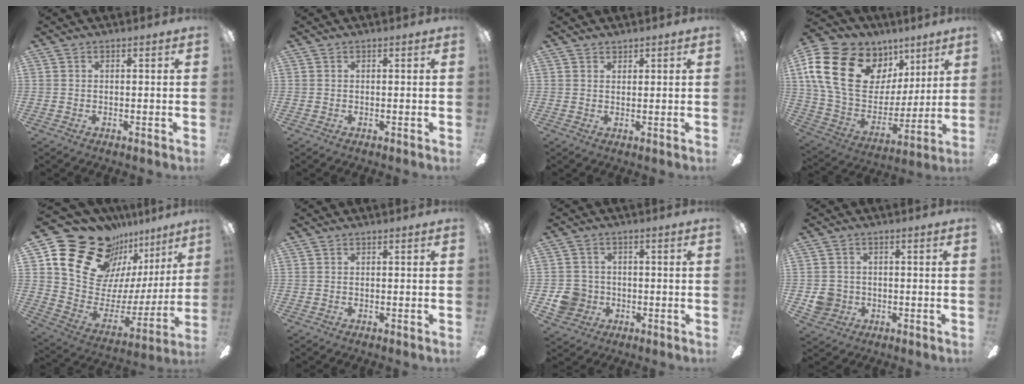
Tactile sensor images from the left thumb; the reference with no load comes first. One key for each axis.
{"total": 0.0}
{"total": 1.6, "fx": 1.4, "fy": 0.7, "fz": 0.0, "tx": 0.009, "ty": -0.004, "tz": 0.026}
{"total": 24.0, "fx": 10.6, "fy": 16.5, "fz": 13.9, "tx": -0.278, "ty": -0.038, "tz": 0.202}
{"total": 22.7, "fx": 16.9, "fy": 13.1, "fz": 7.4, "tx": -0.113, "ty": -0.132, "tz": 0.326}
{"total": 0.0}
{"total": 7.2, "fx": -1.6, "fy": 6.8, "fz": 1.8, "tx": -0.036, "ty": 0.016, "tz": -0.024}
{"total": 5.5, "fx": -0.8, "fy": 5.2, "fz": 1.5, "tx": -0.020, "ty": 0.011, "tz": -0.013}